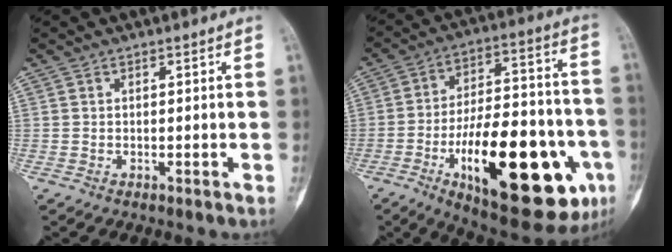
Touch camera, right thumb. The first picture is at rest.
{"total": 30.9, "force": [-10.5, 11.7, 26.6], "torque": [-0.373, 0.023, -0.144]}